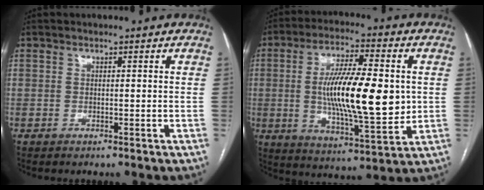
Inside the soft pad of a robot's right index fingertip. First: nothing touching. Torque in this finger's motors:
{"motor_torque": [2.14, 0.00, 1.05, 0.21]}